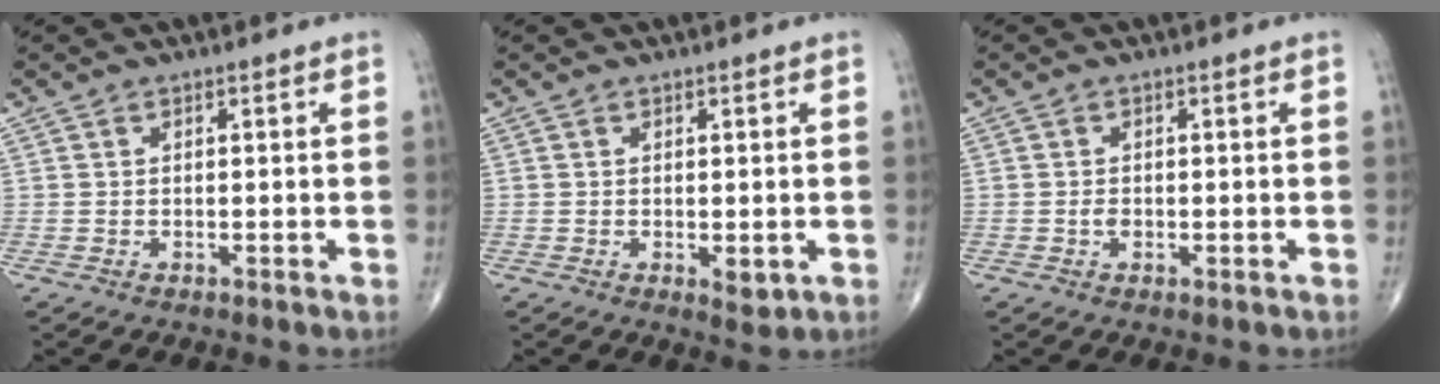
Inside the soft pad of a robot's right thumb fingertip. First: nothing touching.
{"total": 2.5, "force": [-0.5, 1.1, 2.1], "torque": [-0.026, -0.007, -0.002]}
{"total": 1.2, "force": [-0.3, 0.8, 0.9], "torque": [-0.015, 0.000, -0.004]}